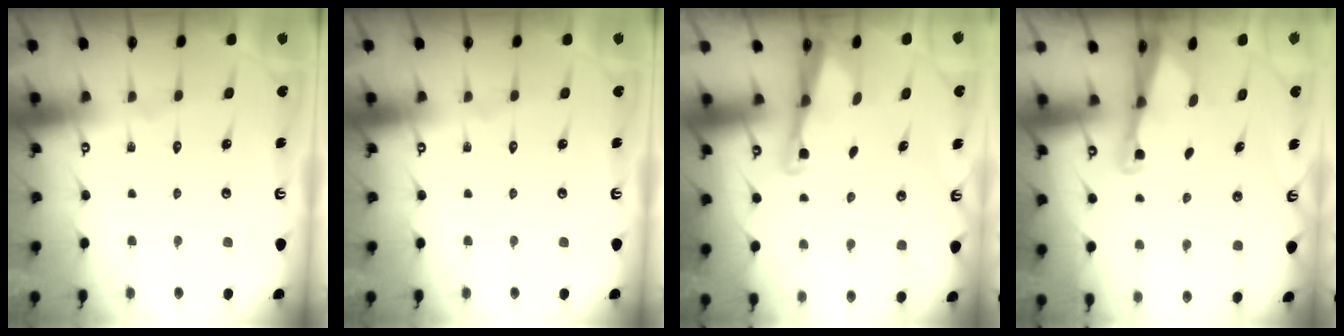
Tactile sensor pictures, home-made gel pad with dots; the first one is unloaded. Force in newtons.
{"total": 0.0}
{"total": 2.5, "press": 2.5, "slide": 0.3}
{"total": 2.5, "press": 2.4, "slide": 0.3}